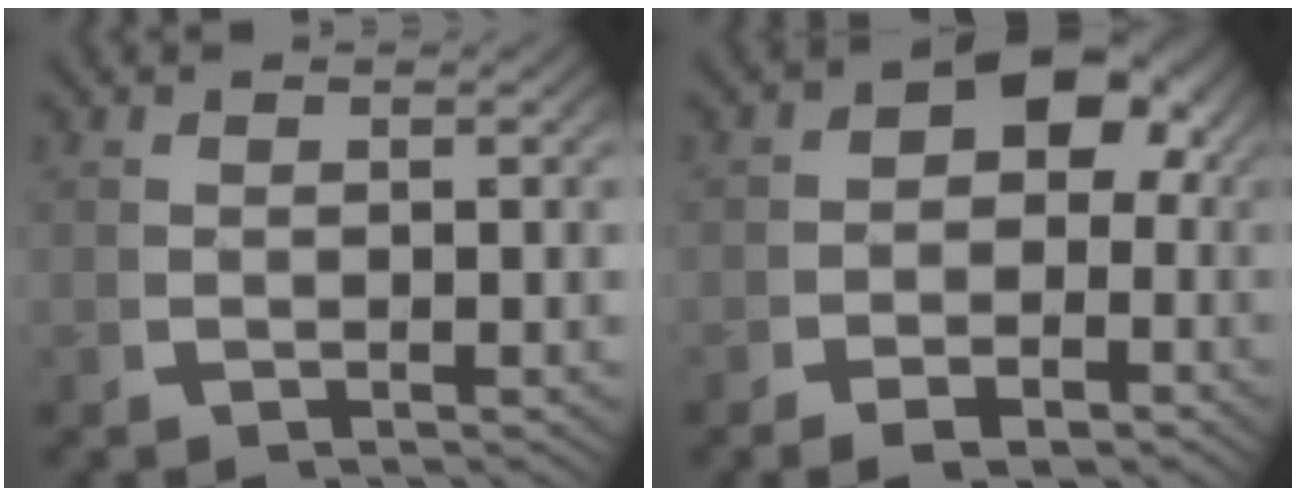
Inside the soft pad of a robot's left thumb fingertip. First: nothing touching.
{"total": 5.9, "force": [-0.2, 4.0, 4.3], "torque": [-0.051, -0.012, -0.004]}